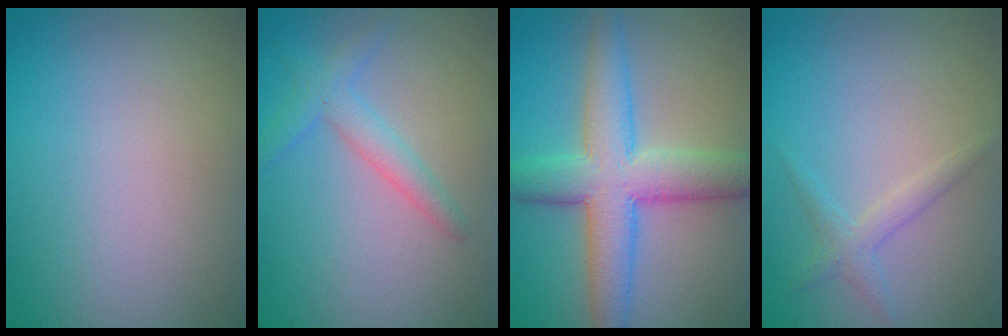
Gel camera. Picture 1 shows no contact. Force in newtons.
{"total": 2.4, "press": 2.4, "slide": 0.1}
{"total": 7.2, "press": 7.2, "slide": 0.1}
{"total": 1.6, "press": 1.6, "slide": 0.1}